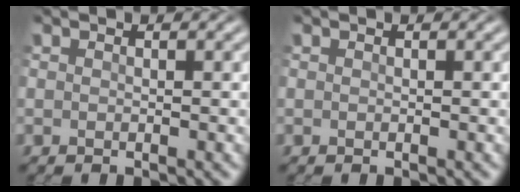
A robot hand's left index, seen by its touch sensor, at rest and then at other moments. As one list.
[{"total": 0.0}]